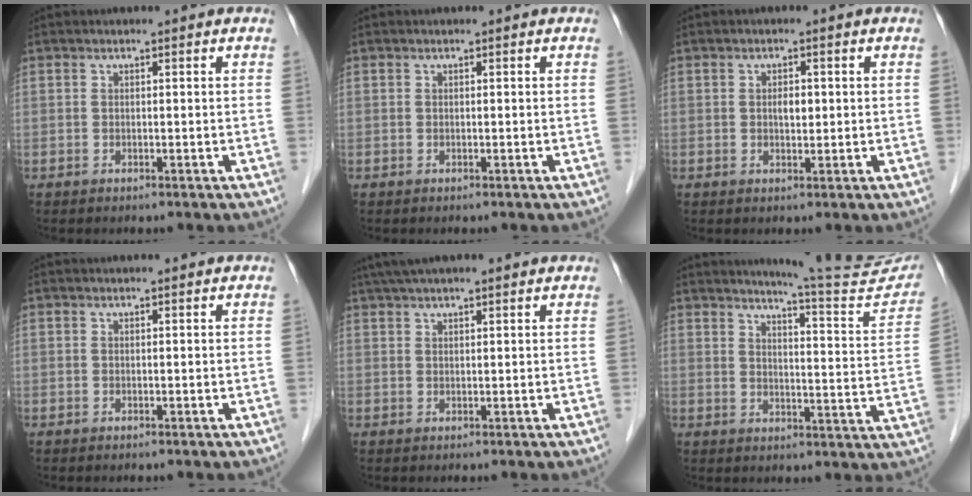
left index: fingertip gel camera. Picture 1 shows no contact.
{"total": 0.0}
{"total": 1.9, "force": [0.3, 1.0, 1.6], "torque": [-0.027, 0.001, 0.003]}
{"total": 0.7, "force": [0.7, 0.0, 0.1], "torque": [-0.006, 0.005, 0.009]}
{"total": 8.5, "force": [7.2, 0.7, 4.6], "torque": [-0.077, 0.047, 0.105]}
{"total": 15.6, "force": [14.8, -0.5, 5.0], "torque": [-0.069, -0.072, 0.175]}